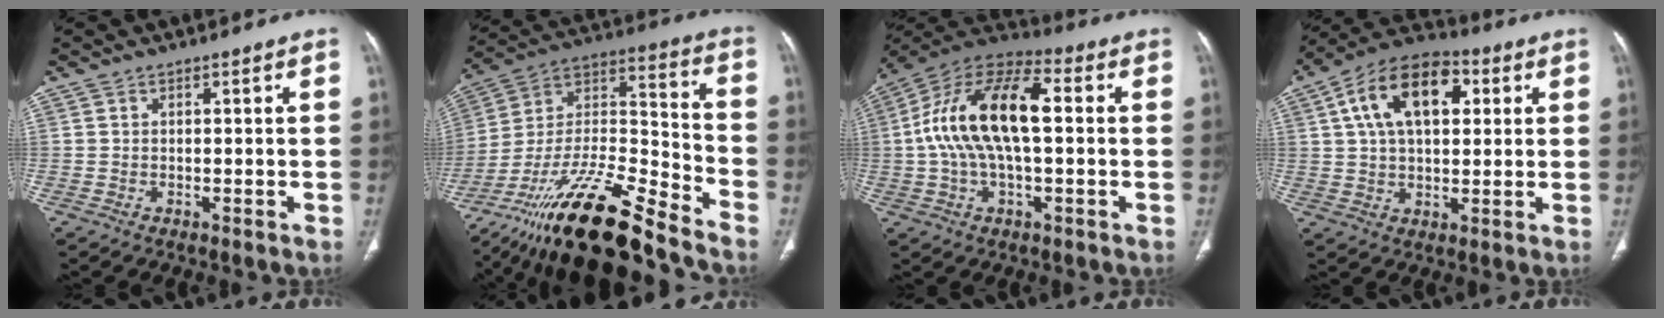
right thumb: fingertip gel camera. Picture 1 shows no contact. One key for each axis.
{"total": 23.0, "fx": -18.4, "fy": 4.2, "fz": 13.2, "tx": -0.275, "ty": 0.067, "tz": -0.337}
{"total": 18.2, "fx": 1.4, "fy": 8.4, "fz": 16.1, "tx": -0.307, "ty": 0.041, "tz": 0.018}
{"total": 16.0, "fx": 4.8, "fy": 9.2, "fz": 12.1, "tx": -0.188, "ty": 0.015, "tz": 0.073}